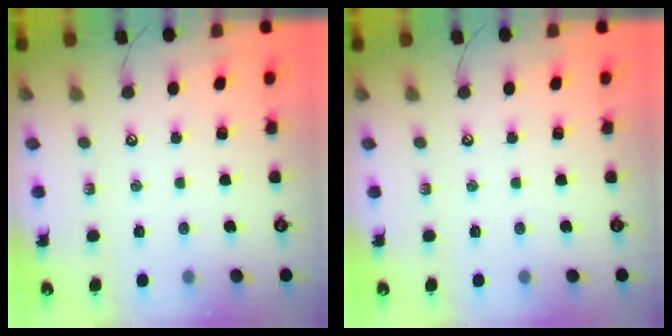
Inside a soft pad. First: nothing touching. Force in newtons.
{"total": 0.0}